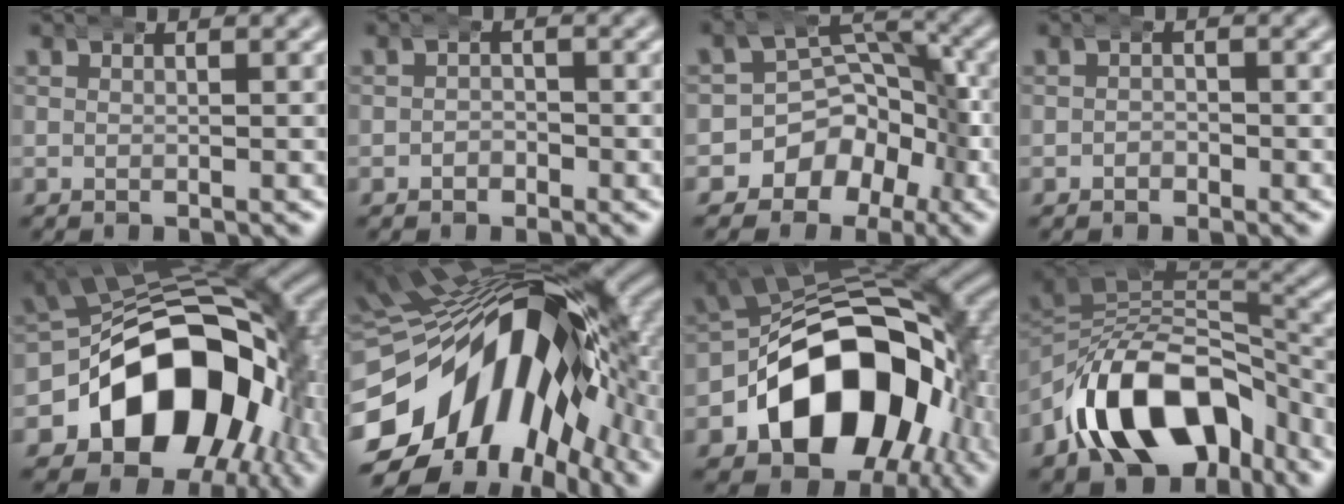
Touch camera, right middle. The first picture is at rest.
{"total": 1.4, "force": [-0.8, 1.1, 0.2], "torque": [-0.001, -0.004, -0.014]}
{"total": 12.3, "force": [-2.9, 10.7, 5.4], "torque": [-0.133, -0.037, -0.051]}
{"total": 1.0, "force": [-0.6, 0.8, 0.1], "torque": [-0.001, -0.004, -0.010]}
{"total": 23.5, "force": [-4.5, 16.6, 16.0], "torque": [-0.283, -0.058, -0.055]}
{"total": 24.9, "force": [-4.0, 16.1, 18.6], "torque": [-0.280, -0.019, -0.062]}
{"total": 21.3, "force": [-4.6, 14.5, 14.8], "torque": [-0.253, -0.049, -0.057]}
{"total": 13.7, "force": [-6.1, 9.0, 8.3], "torque": [-0.148, -0.043, -0.078]}